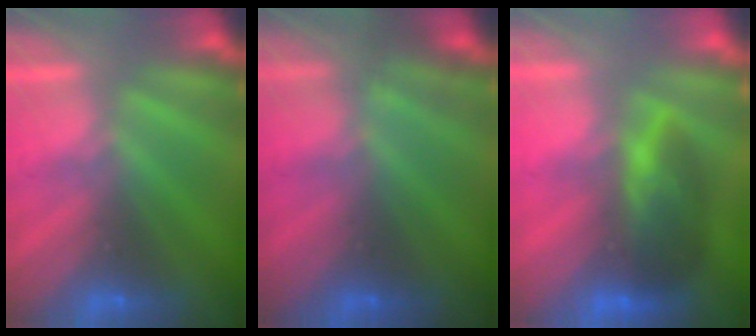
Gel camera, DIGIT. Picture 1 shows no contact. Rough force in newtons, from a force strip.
{"total": 4.7}
{"total": 7.5}